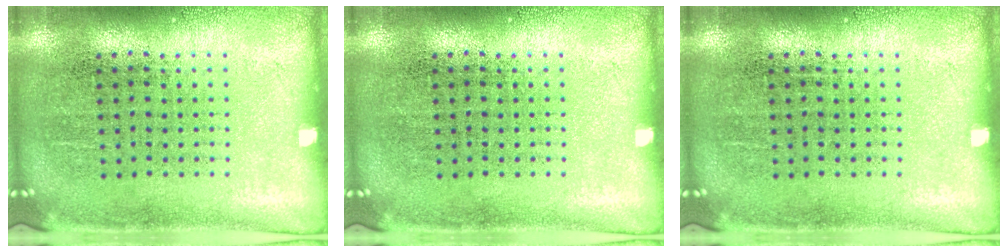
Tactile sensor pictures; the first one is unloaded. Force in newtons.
{"total": 0.0}
{"total": 0.0}